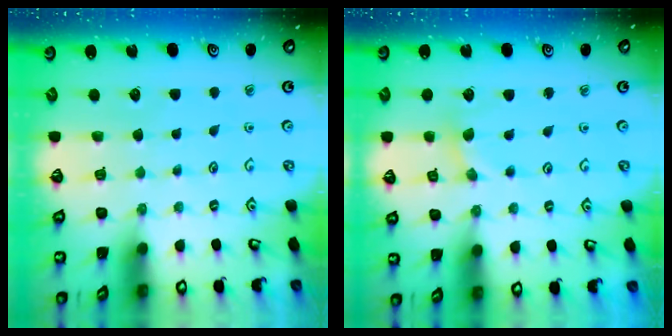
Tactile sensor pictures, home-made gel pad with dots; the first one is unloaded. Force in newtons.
{"total": 2.0, "press": 1.9, "slide": 0.4}